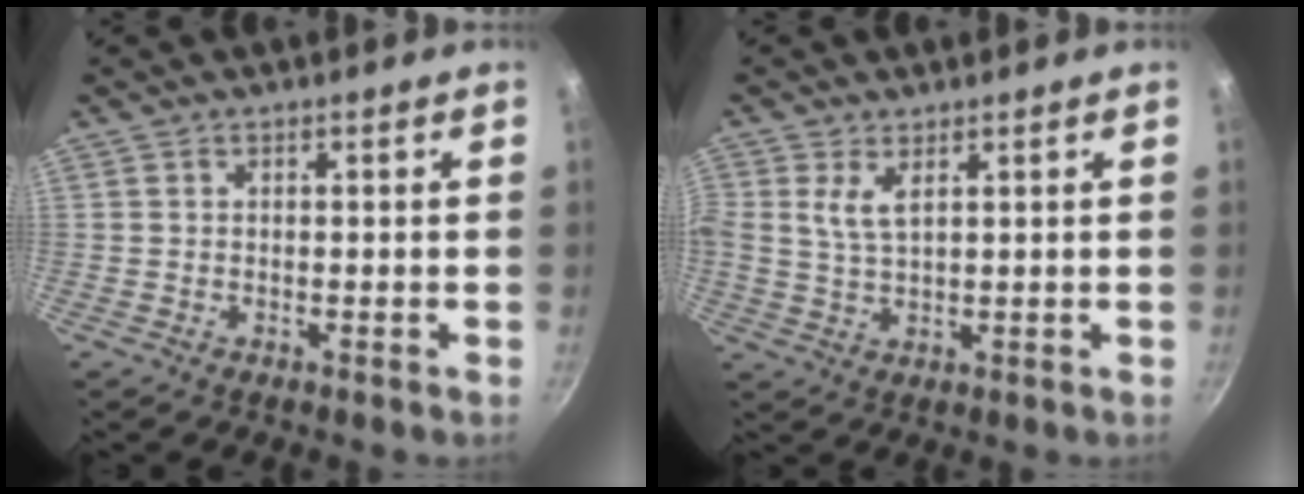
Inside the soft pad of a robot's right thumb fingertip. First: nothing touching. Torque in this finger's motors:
{"motor_torque": [0.14, 0.22, 0.36, -0.25, 0.07]}